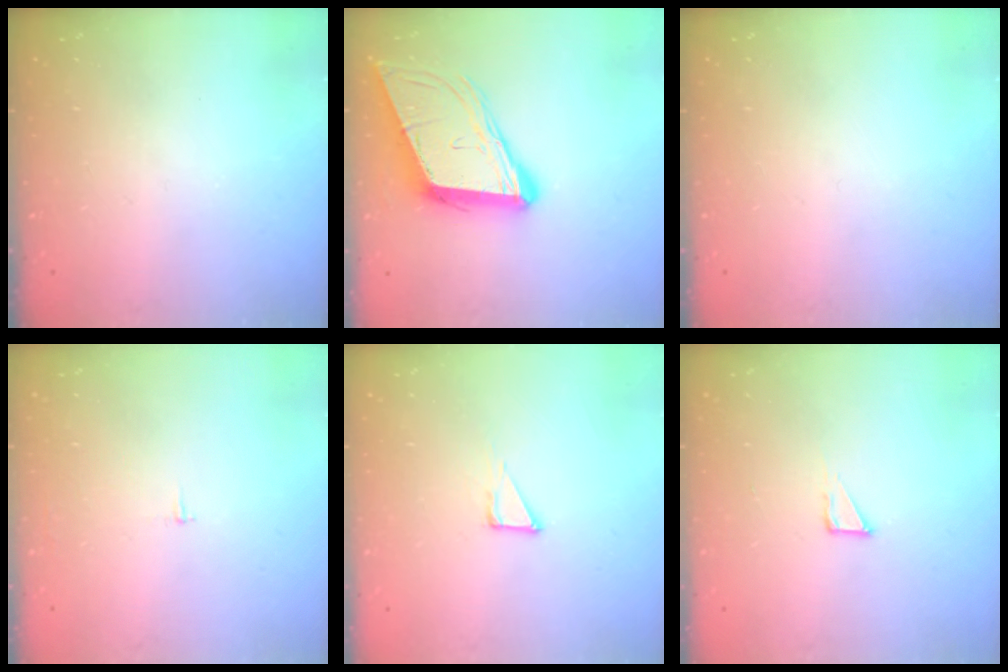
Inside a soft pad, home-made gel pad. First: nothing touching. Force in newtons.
{"total": 12.8, "press": 12.3, "slide": 3.6}
{"total": 0.0}
{"total": 2.1, "press": 2.1, "slide": 0.2}
{"total": 5.1, "press": 5.0, "slide": 0.4}
{"total": 2.6, "press": 2.6, "slide": 0.1}